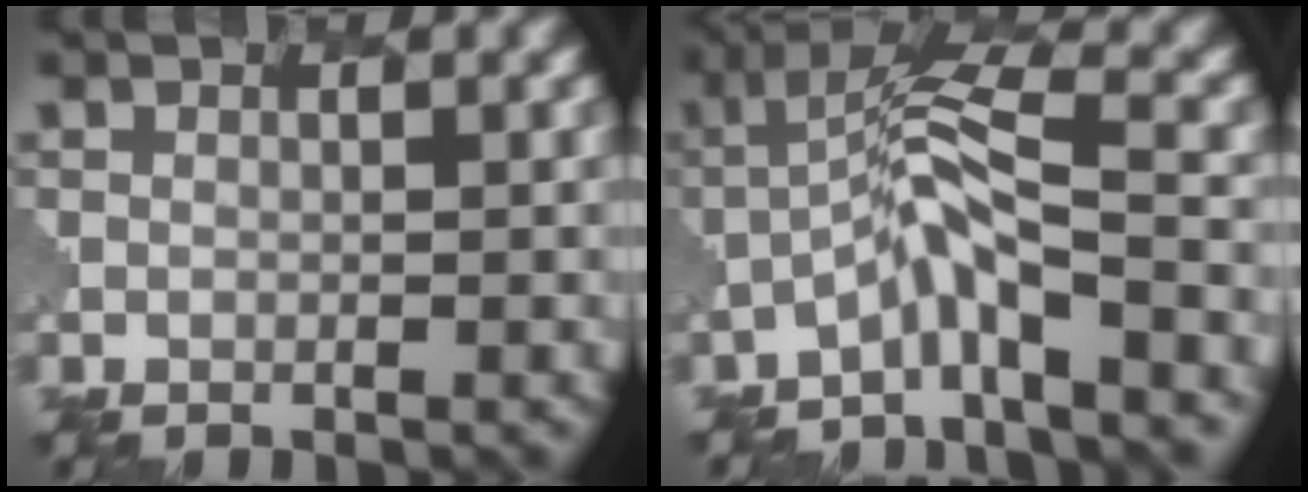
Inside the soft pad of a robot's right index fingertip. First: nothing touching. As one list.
[{"total": 4.8, "force": [-2.7, 0.6, 4.0], "torque": [-0.078, 0.014, -0.059]}]